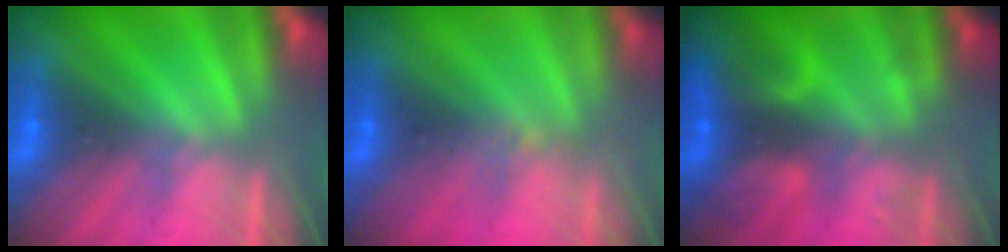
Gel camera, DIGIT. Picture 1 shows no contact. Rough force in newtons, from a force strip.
{"total": 3.8}
{"total": 5.5}